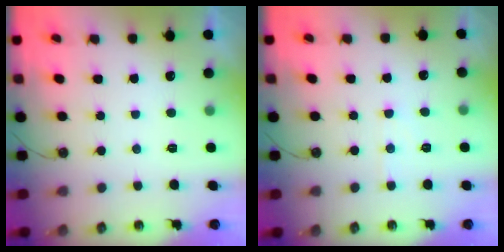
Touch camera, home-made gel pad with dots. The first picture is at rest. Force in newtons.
{"total": 4.7, "press": 4.6, "slide": 0.7}